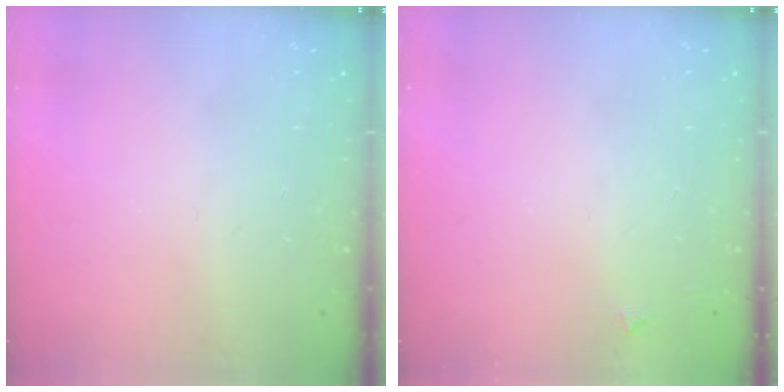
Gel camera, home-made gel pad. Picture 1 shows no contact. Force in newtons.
{"total": 2.1, "press": 2.1, "slide": 0.3}